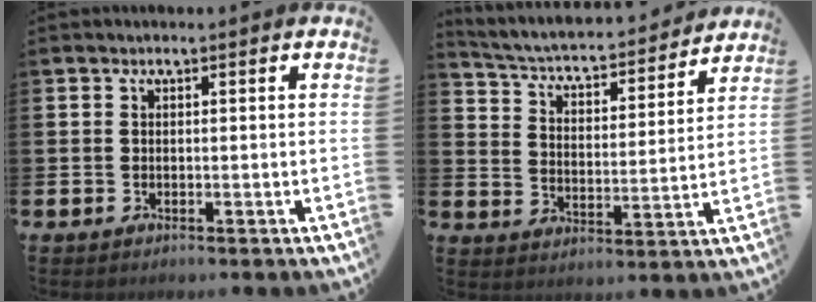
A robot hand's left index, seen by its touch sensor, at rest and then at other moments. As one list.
[{"total": 4.7, "force": [4.3, 1.1, 1.5], "torque": [-0.055, -0.041, 0.064]}]